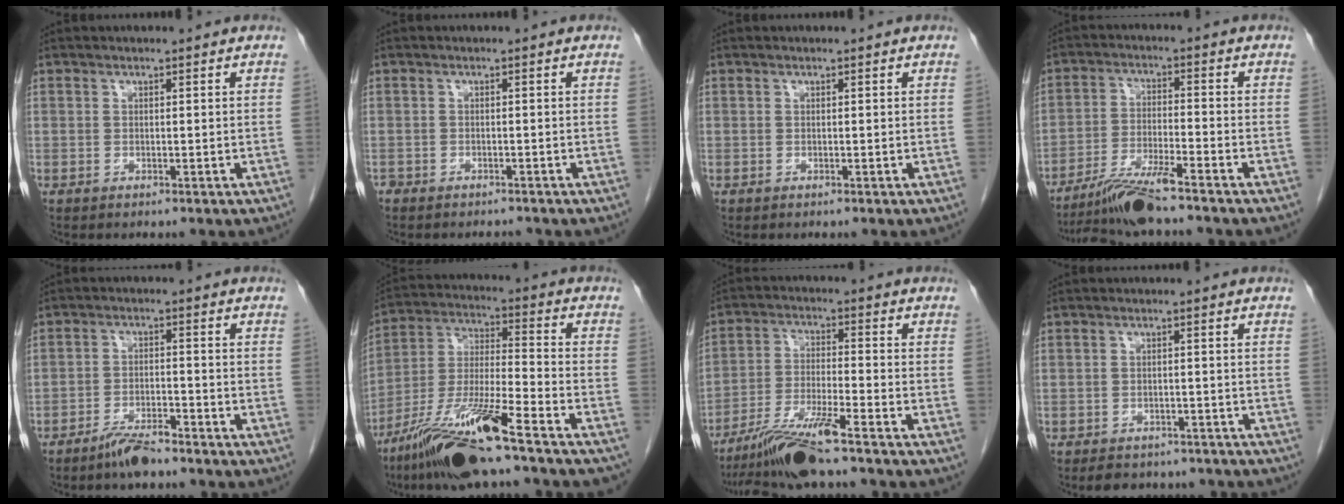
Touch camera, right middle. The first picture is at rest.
{"total": 2.4, "force": [-2.3, 0.8, 0.2], "torque": [-0.003, -0.005, -0.036]}
{"total": 0.0}
{"total": 8.0, "force": [-6.7, -0.5, 4.4], "torque": [-0.085, -0.025, -0.125]}
{"total": 4.8, "force": [-4.1, 0.8, 2.5], "torque": [-0.050, -0.004, -0.077]}
{"total": 19.6, "force": [-14.4, 1.4, 13.2], "torque": [-0.244, -0.028, -0.259]}
{"total": 10.0, "force": [-8.1, -0.6, 5.9], "torque": [-0.114, -0.023, -0.149]}
{"total": 9.0, "force": [-7.9, 3.5, 2.6], "torque": [-0.039, 0.004, -0.086]}